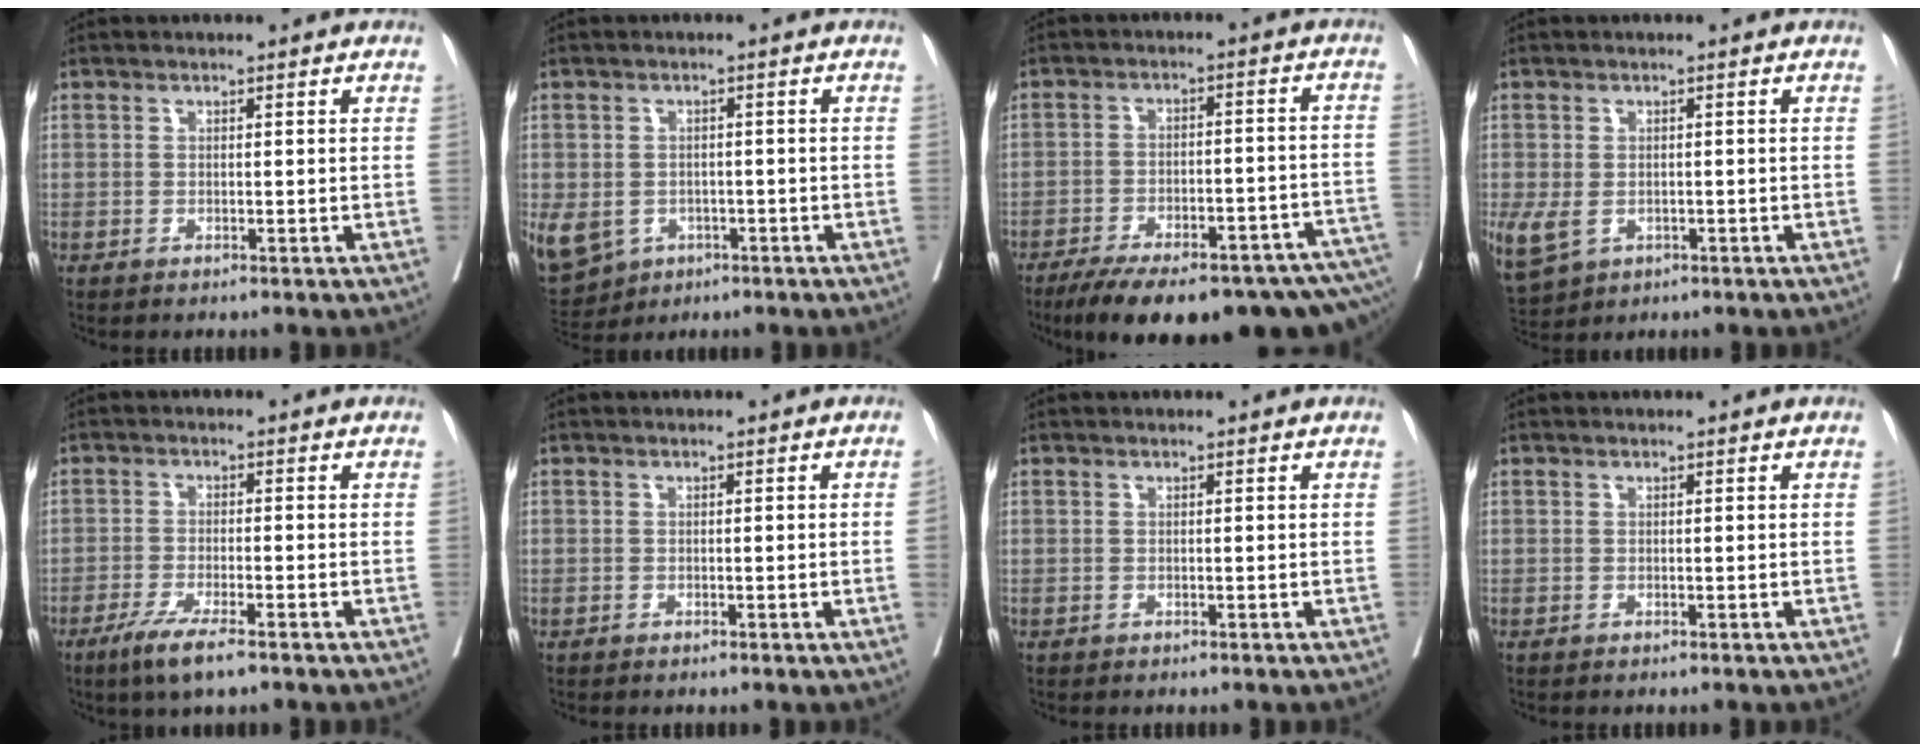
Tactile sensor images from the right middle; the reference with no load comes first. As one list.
[{"total": 21.4, "force": [-8.1, 17.6, 9.2], "torque": [-0.316, -0.016, -0.108]}, {"total": 23.2, "force": [-17.8, 5.1, 14.0], "torque": [-0.155, 0.005, -0.236]}, {"total": 7.6, "force": [-2.4, 5.7, 4.5], "torque": [-0.119, -0.005, -0.028]}, {"total": 5.9, "force": [-3.9, 0.6, 4.4], "torque": [-0.086, -0.013, -0.067]}, {"total": 0.8, "force": [-0.2, 0.0, 0.8], "torque": [-0.012, 0.003, -0.001]}, {"total": 0.0}, {"total": 0.0}]